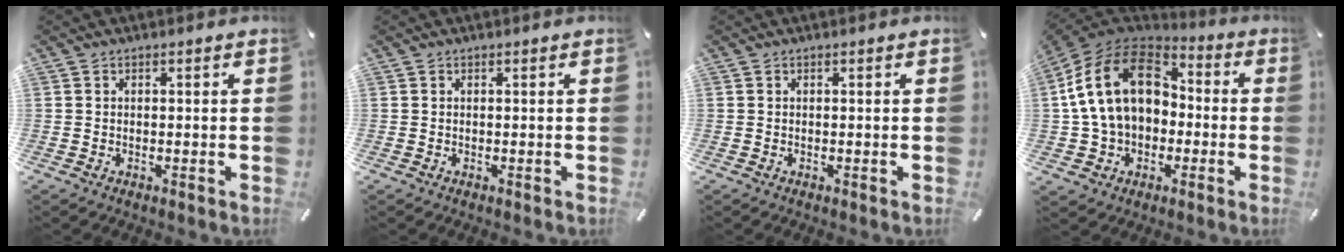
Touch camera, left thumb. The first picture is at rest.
{"total": 0.0}
{"total": 0.0}
{"total": 19.3, "force": [2.1, 14.8, 12.2], "torque": [-0.251, 0.020, 0.038]}